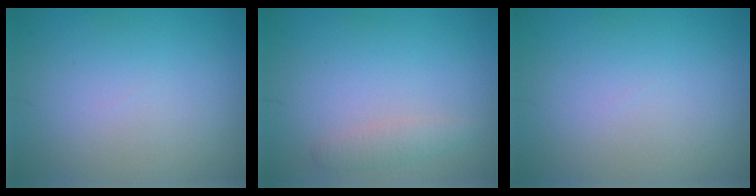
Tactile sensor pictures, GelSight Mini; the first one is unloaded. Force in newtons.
{"total": 1.5, "press": 1.5, "slide": 0.0}
{"total": 0.0}